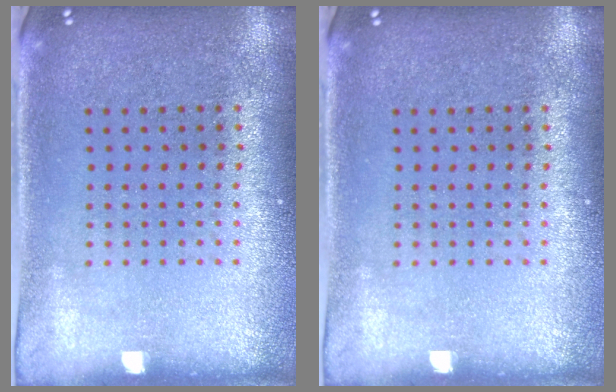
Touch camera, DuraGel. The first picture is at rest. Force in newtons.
{"total": 0.0}